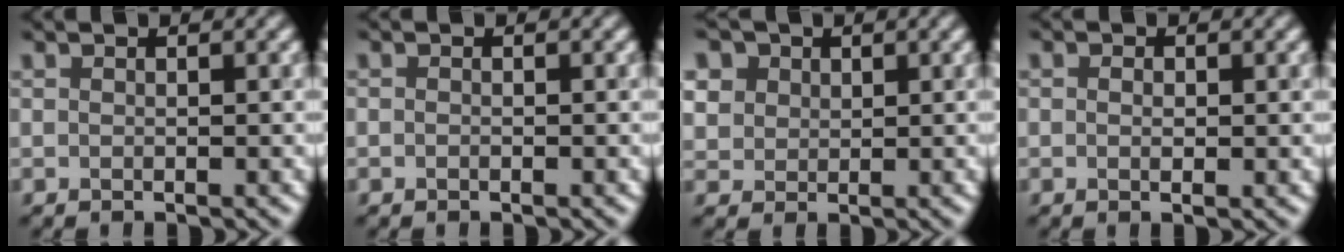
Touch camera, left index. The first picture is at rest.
{"total": 0.0}
{"total": 5.3, "force": [2.6, 4.0, 2.3], "torque": [-0.079, 0.013, 0.043]}
{"total": 1.1, "force": [0.0, 0.6, 1.0], "torque": [-0.015, -0.001, 0.000]}